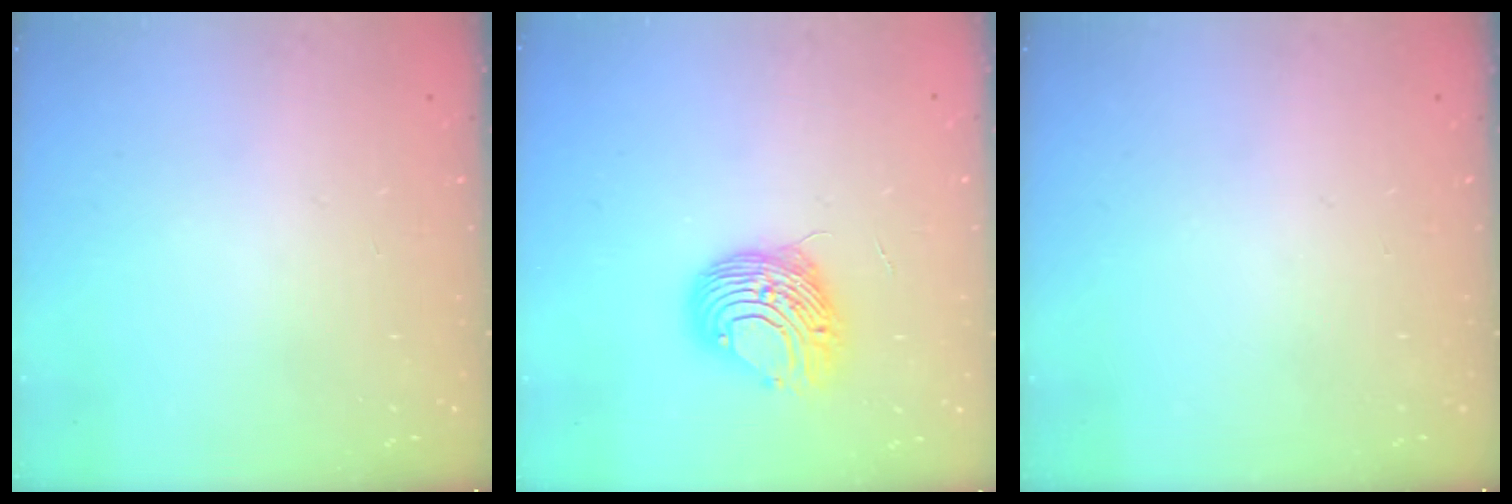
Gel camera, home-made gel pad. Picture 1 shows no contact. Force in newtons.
{"total": 10.6, "press": 10.5, "slide": 1.0}
{"total": 0.0}